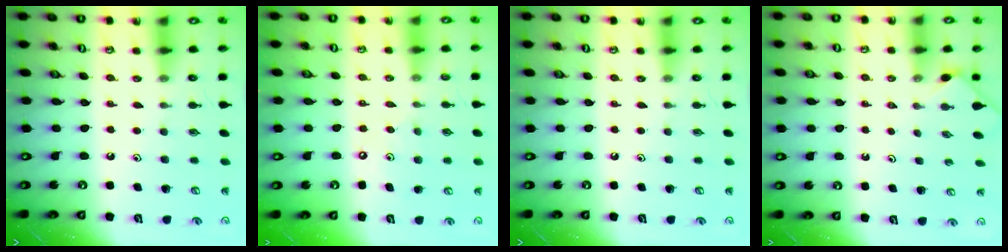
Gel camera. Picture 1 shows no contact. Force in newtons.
{"total": 5.2, "press": 5.2, "slide": 0.2}
{"total": 0.0}
{"total": 0.0}